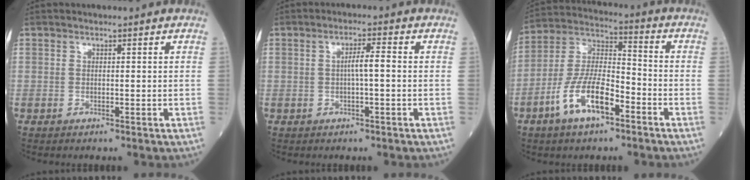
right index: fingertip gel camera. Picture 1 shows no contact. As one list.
[{"total": 3.0, "force": [-0.1, 0.2, 3.0], "torque": [-0.053, 0.004, -0.003]}, {"total": 11.8, "force": [-5.9, 4.0, 9.3], "torque": [-0.197, 0.006, -0.113]}]